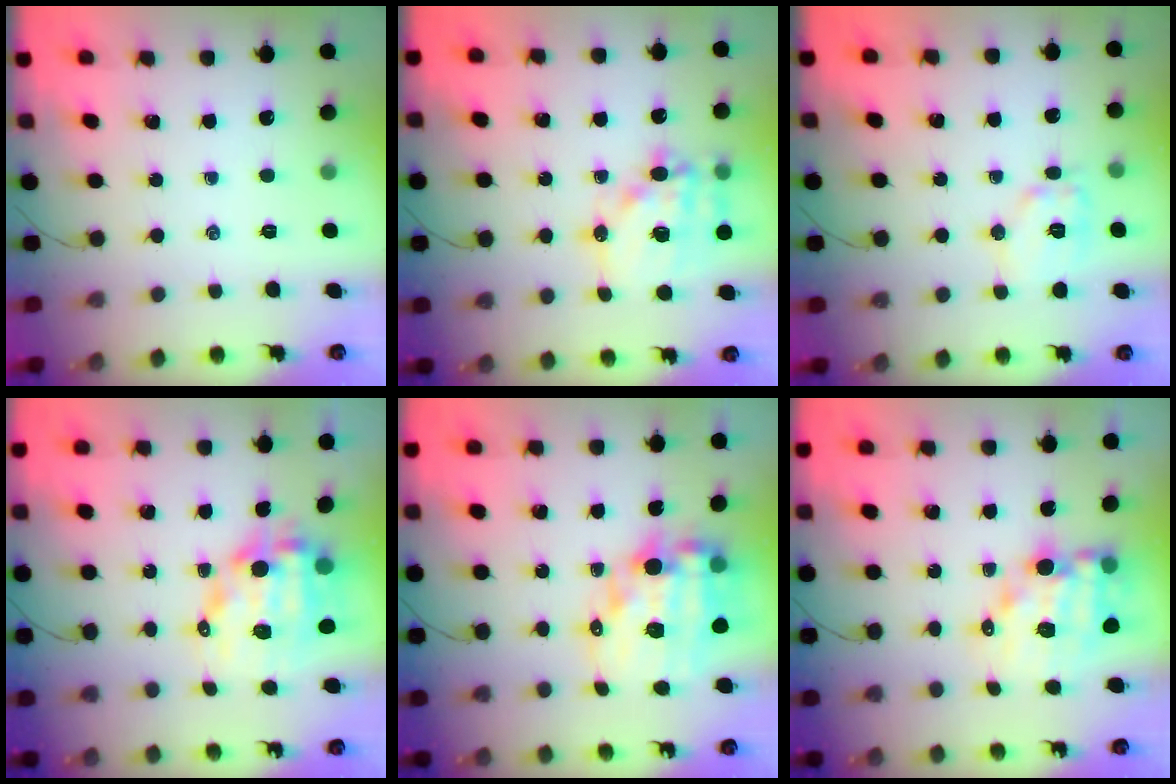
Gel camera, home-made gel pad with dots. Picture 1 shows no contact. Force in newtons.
{"total": 15.6, "press": 15.3, "slide": 3.2}
{"total": 9.7, "press": 9.7, "slide": 0.4}
{"total": 12.3, "press": 11.9, "slide": 3.0}
{"total": 16.3, "press": 16.0, "slide": 3.5}
{"total": 12.5, "press": 11.9, "slide": 3.6}